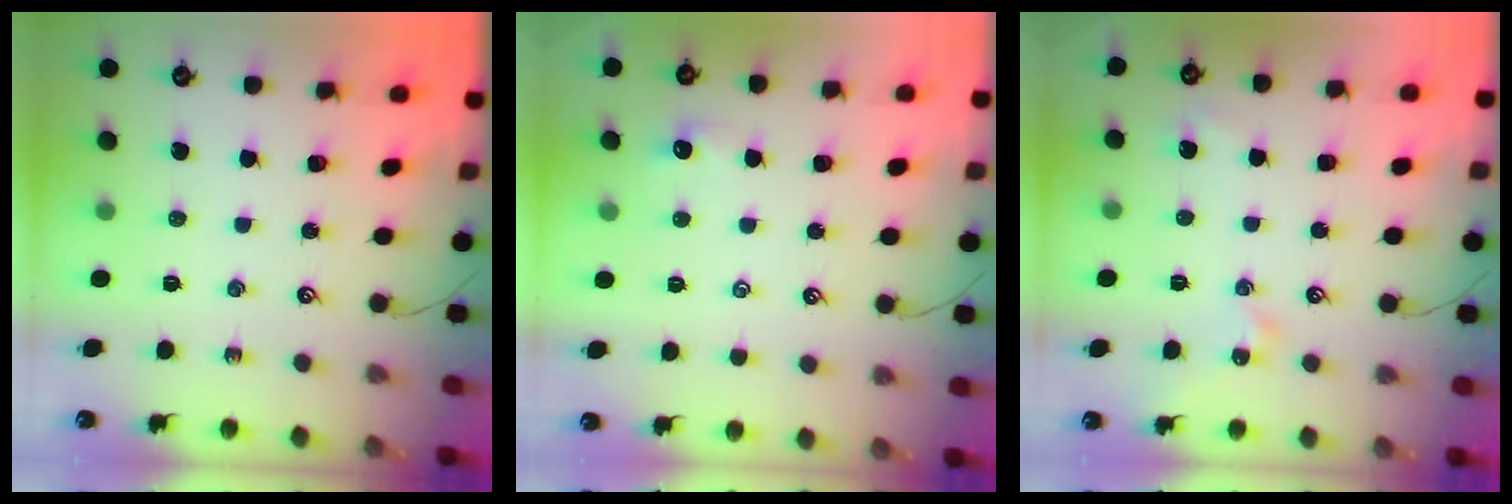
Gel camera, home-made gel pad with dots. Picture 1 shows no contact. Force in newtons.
{"total": 2.1, "press": 2.1, "slide": 0.3}
{"total": 2.8, "press": 2.8, "slide": 0.5}